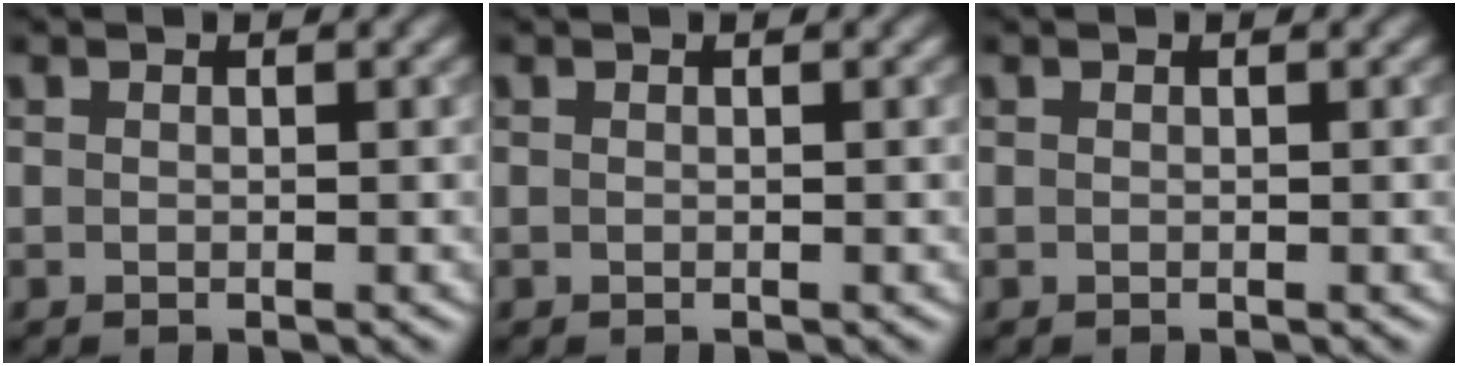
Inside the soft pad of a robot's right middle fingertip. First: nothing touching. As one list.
[{"total": 0.0}, {"total": 0.0}]